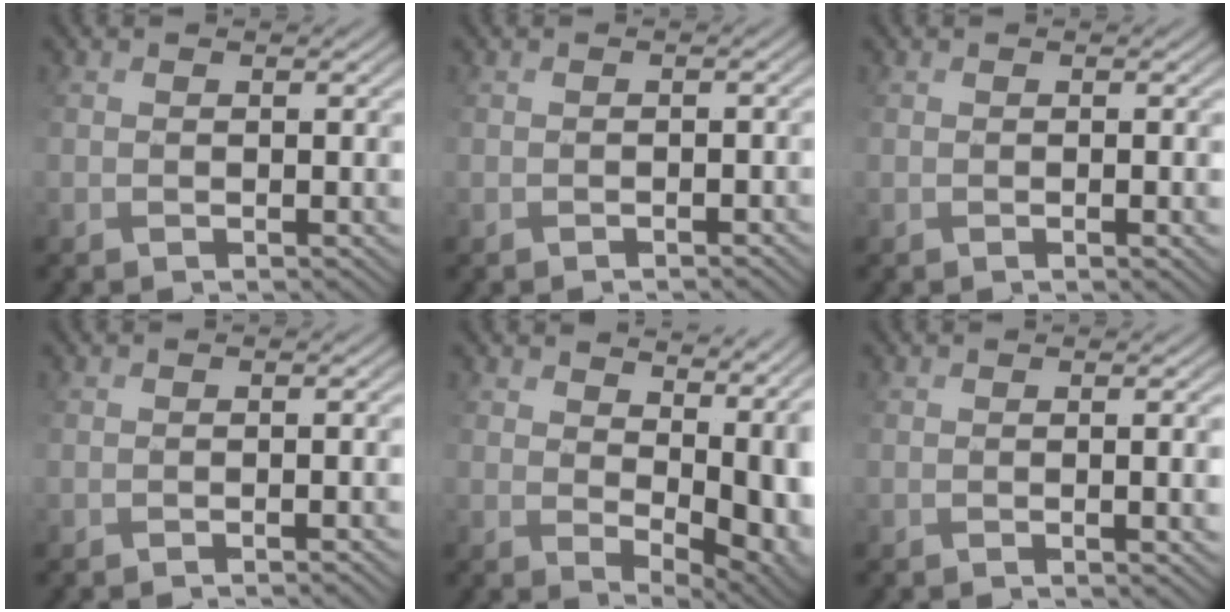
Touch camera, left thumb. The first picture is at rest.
{"total": 1.8, "force": [-1.5, 0.5, 0.9], "torque": [-0.010, 0.003, -0.009]}
{"total": 2.1, "force": [-0.6, 0.9, 1.8], "torque": [-0.029, -0.002, 0.002]}
{"total": 2.9, "force": [-1.4, 0.7, 2.5], "torque": [-0.018, 0.006, -0.002]}
{"total": 12.2, "force": [2.9, 7.4, 9.2], "torque": [-0.148, -0.031, 0.090]}
{"total": 4.6, "force": [-0.6, 1.6, 4.2], "torque": [-0.049, -0.004, 0.006]}